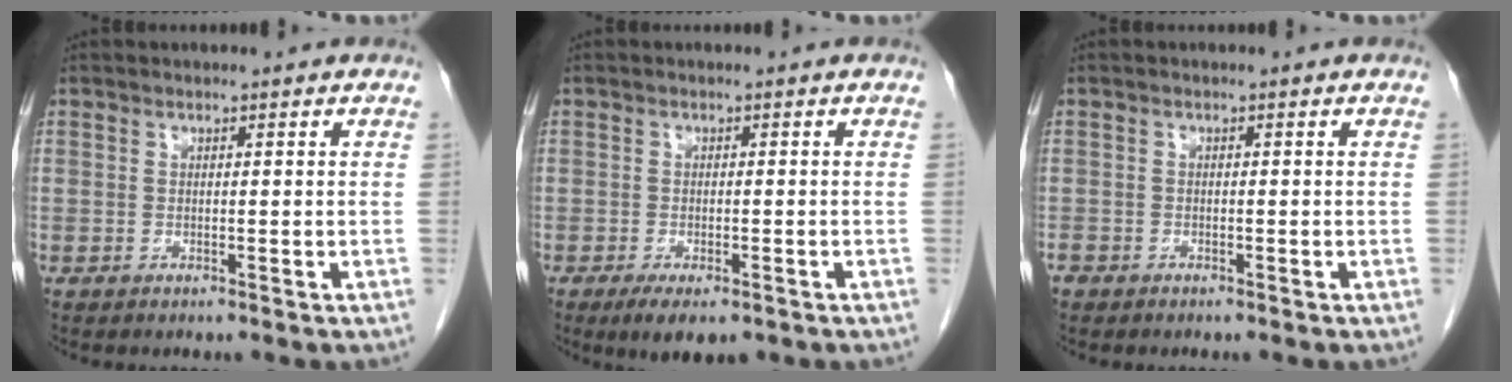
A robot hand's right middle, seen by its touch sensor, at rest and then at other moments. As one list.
[{"total": 5.4, "force": [-3.5, 1.9, 3.6], "torque": [-0.055, -0.010, -0.051]}, {"total": 1.9, "force": [-1.4, 1.2, 0.4], "torque": [-0.016, -0.001, -0.026]}]